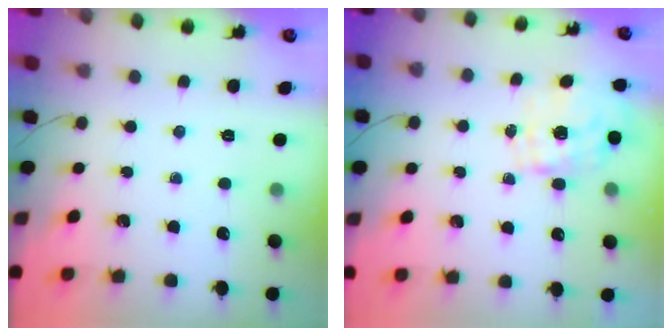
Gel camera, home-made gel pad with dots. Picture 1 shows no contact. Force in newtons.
{"total": 1.6, "press": 1.4, "slide": 0.8}